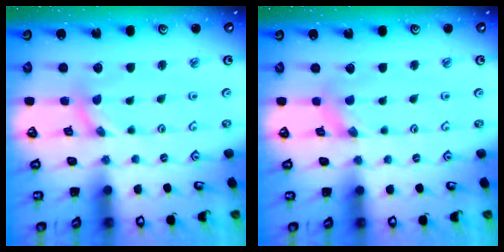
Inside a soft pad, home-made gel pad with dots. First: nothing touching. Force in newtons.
{"total": 0.8, "press": 0.7, "slide": 0.3}